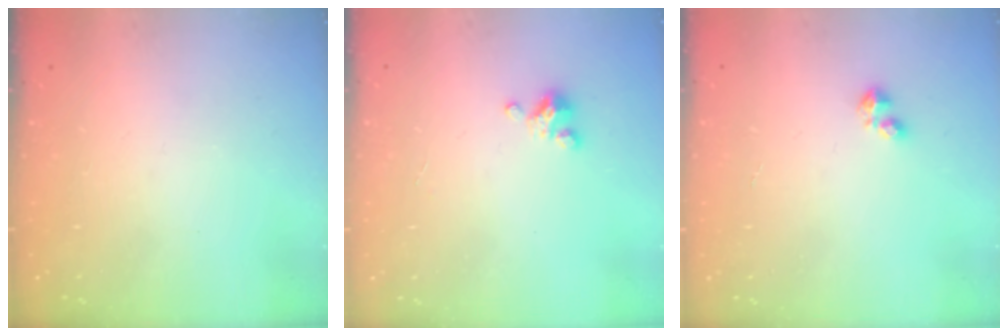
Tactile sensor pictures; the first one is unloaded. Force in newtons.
{"total": 3.4, "press": 3.4, "slide": 0.2}
{"total": 2.4, "press": 2.4, "slide": 0.5}